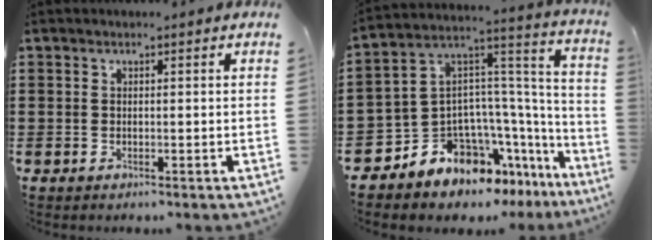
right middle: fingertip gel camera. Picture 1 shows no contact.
{"total": 8.6, "force": [-7.1, 4.4, 2.0], "torque": [-0.069, -0.011, -0.141]}